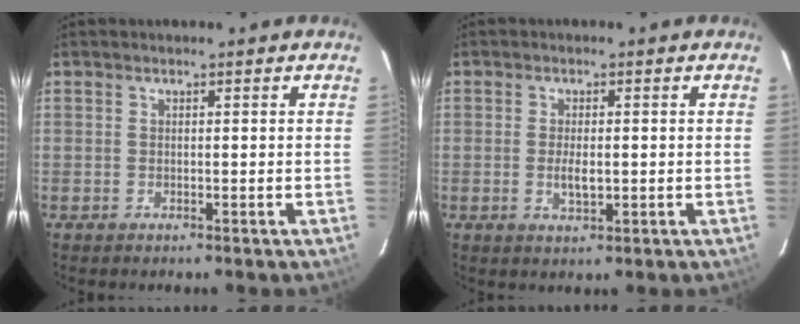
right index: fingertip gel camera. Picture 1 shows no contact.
{"total": 3.3, "force": [-0.4, 1.4, 2.9], "torque": [-0.052, -0.006, -0.005]}